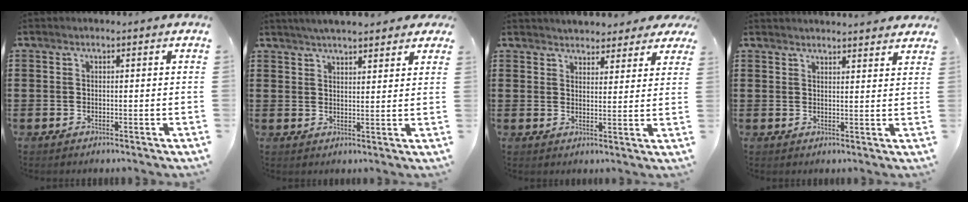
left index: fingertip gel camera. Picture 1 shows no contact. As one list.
[{"total": 3.9, "force": [3.6, 0.3, 1.5], "torque": [-0.040, -0.003, 0.066]}, {"total": 3.7, "force": [3.6, 0.8, 0.1], "torque": [-0.007, -0.012, 0.066]}, {"total": 2.4, "force": [2.4, -0.2, 0.2], "torque": [-0.011, -0.007, 0.046]}]